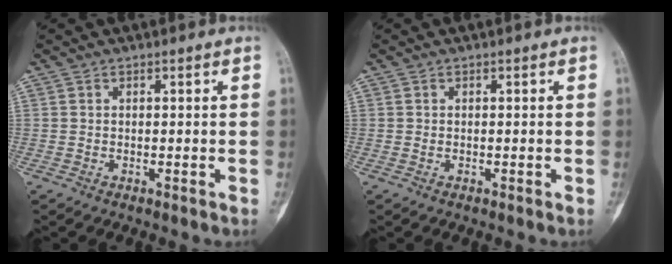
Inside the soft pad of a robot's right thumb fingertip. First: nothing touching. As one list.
[{"total": 0.0}]